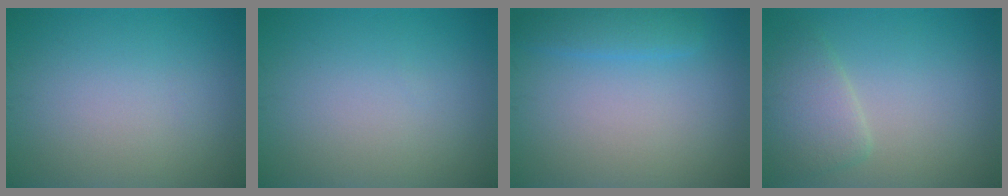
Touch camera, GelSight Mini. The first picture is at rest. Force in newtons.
{"total": 0.0}
{"total": 2.1, "press": 2.1, "slide": 0.1}
{"total": 3.1, "press": 3.1, "slide": 0.4}